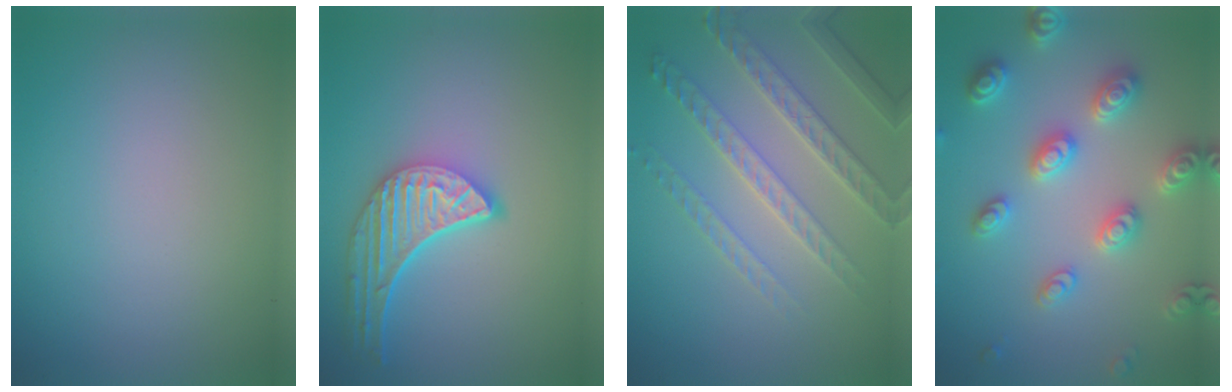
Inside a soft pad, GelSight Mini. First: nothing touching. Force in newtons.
{"total": 5.4, "press": 4.3, "slide": 3.3}
{"total": 4.1, "press": 4.0, "slide": 0.9}
{"total": 5.2, "press": 5.0, "slide": 1.2}